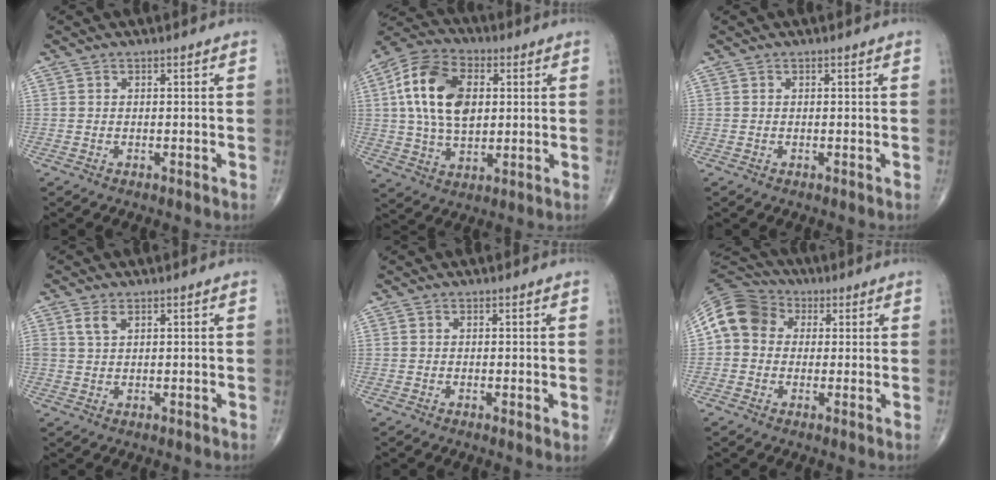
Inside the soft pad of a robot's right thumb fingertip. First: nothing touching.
{"total": 16.3, "force": [2.8, 10.1, 12.5], "torque": [-0.223, 0.008, 0.045]}
{"total": 0.0}
{"total": 2.6, "force": [1.4, 1.3, 1.7], "torque": [-0.037, 0.003, 0.032]}
{"total": 1.5, "force": [0.0, 0.3, 1.5], "torque": [-0.026, -0.007, 0.000]}
{"total": 11.4, "force": [2.1, 9.6, 5.8], "torque": [-0.098, 0.028, 0.024]}